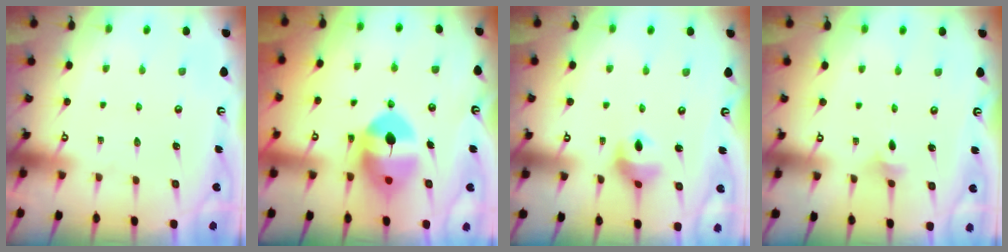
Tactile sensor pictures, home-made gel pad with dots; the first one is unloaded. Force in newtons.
{"total": 10.8, "press": 10.6, "slide": 1.9}
{"total": 6.9, "press": 6.9, "slide": 0.5}
{"total": 2.3, "press": 2.2, "slide": 0.6}